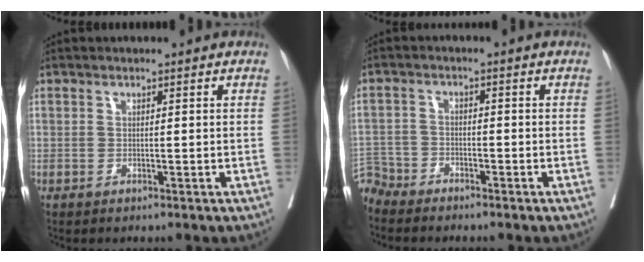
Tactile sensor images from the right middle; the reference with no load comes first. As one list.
[{"total": 4.5, "force": [-4.2, 1.3, -0.9], "torque": [0.018, -0.005, -0.085]}]